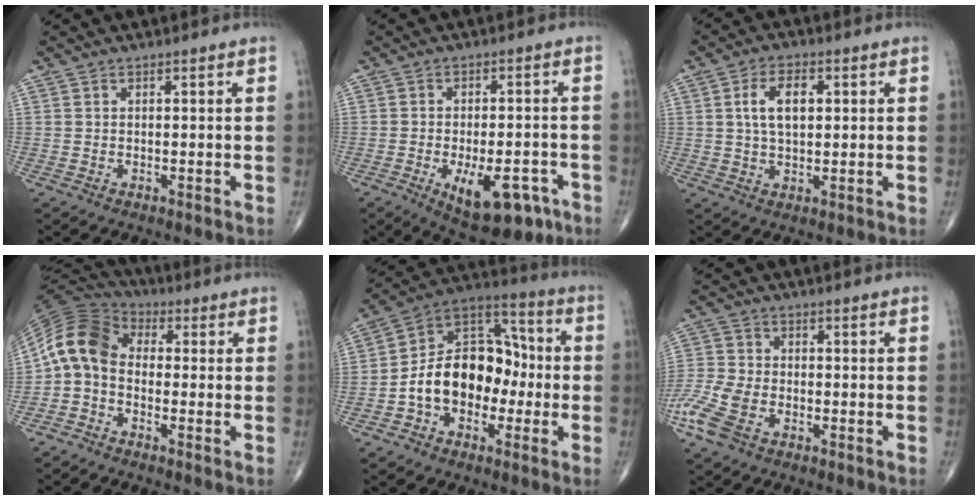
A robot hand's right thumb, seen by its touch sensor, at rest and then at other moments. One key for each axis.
{"total": 12.5, "fx": -5.5, "fy": 5.9, "fz": 9.6, "tx": -0.123, "ty": 0.016, "tz": -0.067}
{"total": 7.1, "fx": 1.5, "fy": 3.9, "fz": 5.8, "tx": -0.099, "ty": 0.004, "tz": 0.027}
{"total": 9.9, "fx": -0.9, "fy": 7.0, "fz": 6.9, "tx": -0.128, "ty": 0.038, "tz": -0.041}
{"total": 16.9, "fx": -3.1, "fy": 11.8, "fz": 11.7, "tx": -0.159, "ty": 0.051, "tz": -0.060}
{"total": 8.9, "fx": -4.3, "fy": 5.2, "fz": 5.8, "tx": -0.147, "ty": 0.004, "tz": -0.089}